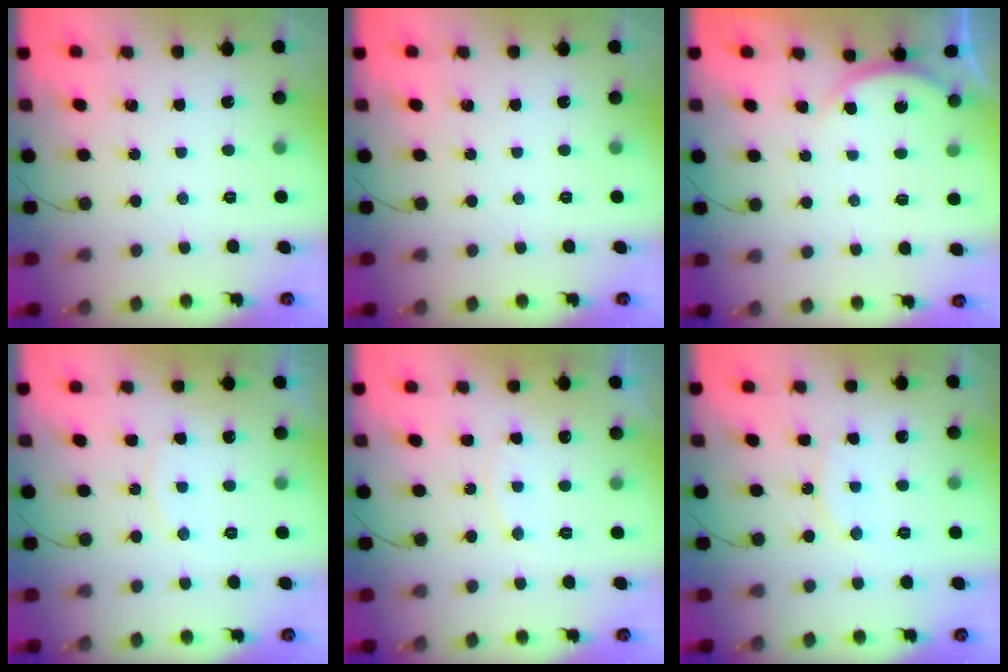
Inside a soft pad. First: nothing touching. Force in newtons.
{"total": 0.0}
{"total": 3.2, "press": 3.2, "slide": 0.6}
{"total": 6.0, "press": 5.9, "slide": 0.6}
{"total": 5.6, "press": 5.6, "slide": 0.6}
{"total": 9.2, "press": 9.2, "slide": 0.4}